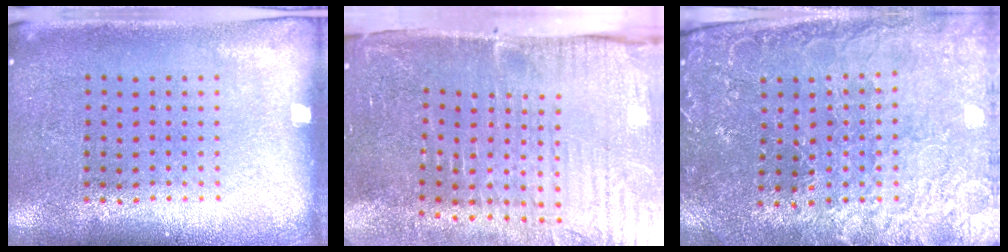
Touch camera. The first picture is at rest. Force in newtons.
{"total": 5.2, "press": 4.4, "slide": 2.8}
{"total": 1.7, "press": 1.7, "slide": 0.3}